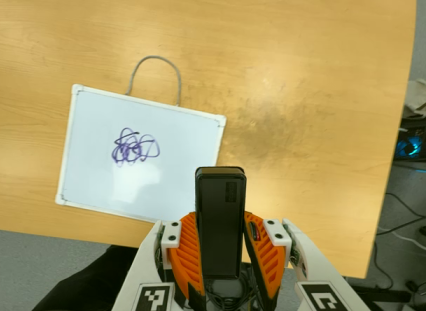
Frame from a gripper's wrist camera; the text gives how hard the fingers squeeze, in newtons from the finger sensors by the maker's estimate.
{"total": 4.5, "left": 3.0, "right": 6.0}